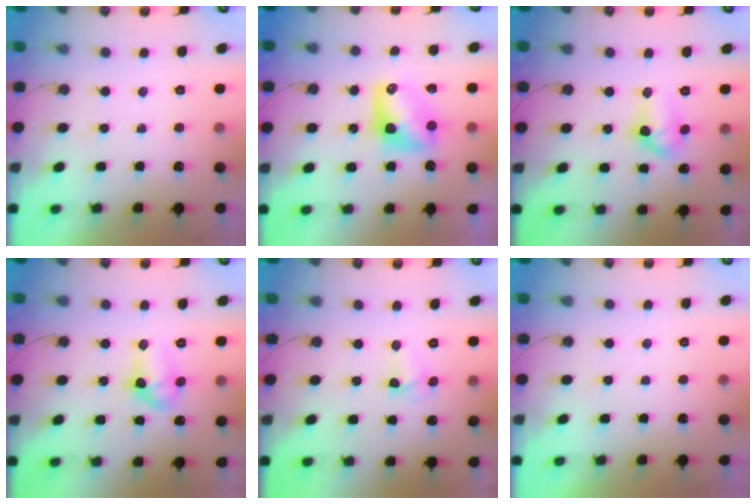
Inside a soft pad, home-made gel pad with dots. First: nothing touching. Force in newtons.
{"total": 8.4, "press": 8.4, "slide": 0.2}
{"total": 8.4, "press": 8.3, "slide": 0.9}
{"total": 8.8, "press": 8.7, "slide": 1.5}
{"total": 3.5, "press": 3.5, "slide": 0.4}
{"total": 0.0}